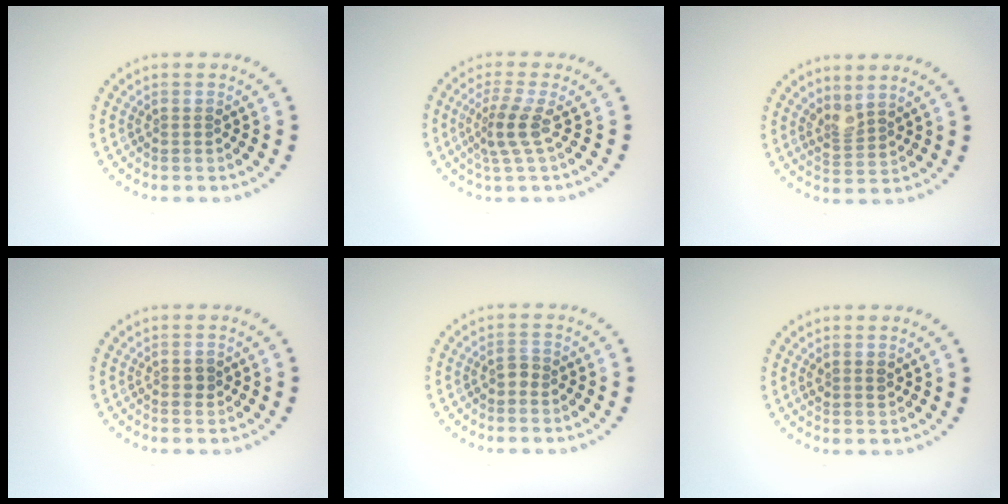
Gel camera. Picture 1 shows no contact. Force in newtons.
{"total": 2.6, "press": 1.9, "slide": 1.8}
{"total": 2.0, "press": 1.5, "slide": 1.3}
{"total": 1.0, "press": 1.0, "slide": 0.1}
{"total": 0.9, "press": 0.9, "slide": 0.3}
{"total": 1.1, "press": 1.0, "slide": 0.5}